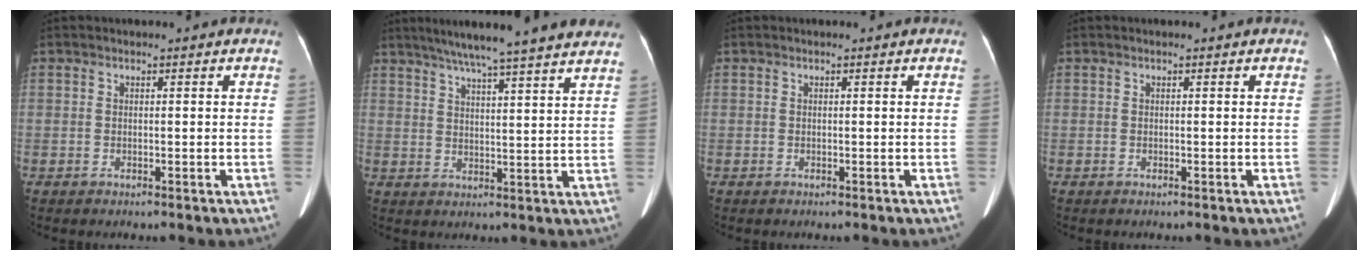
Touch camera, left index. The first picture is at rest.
{"total": 20.1, "force": [17.3, 0.0, 10.2], "torque": [-0.163, 0.010, 0.223]}
{"total": 0.0}
{"total": 0.0}